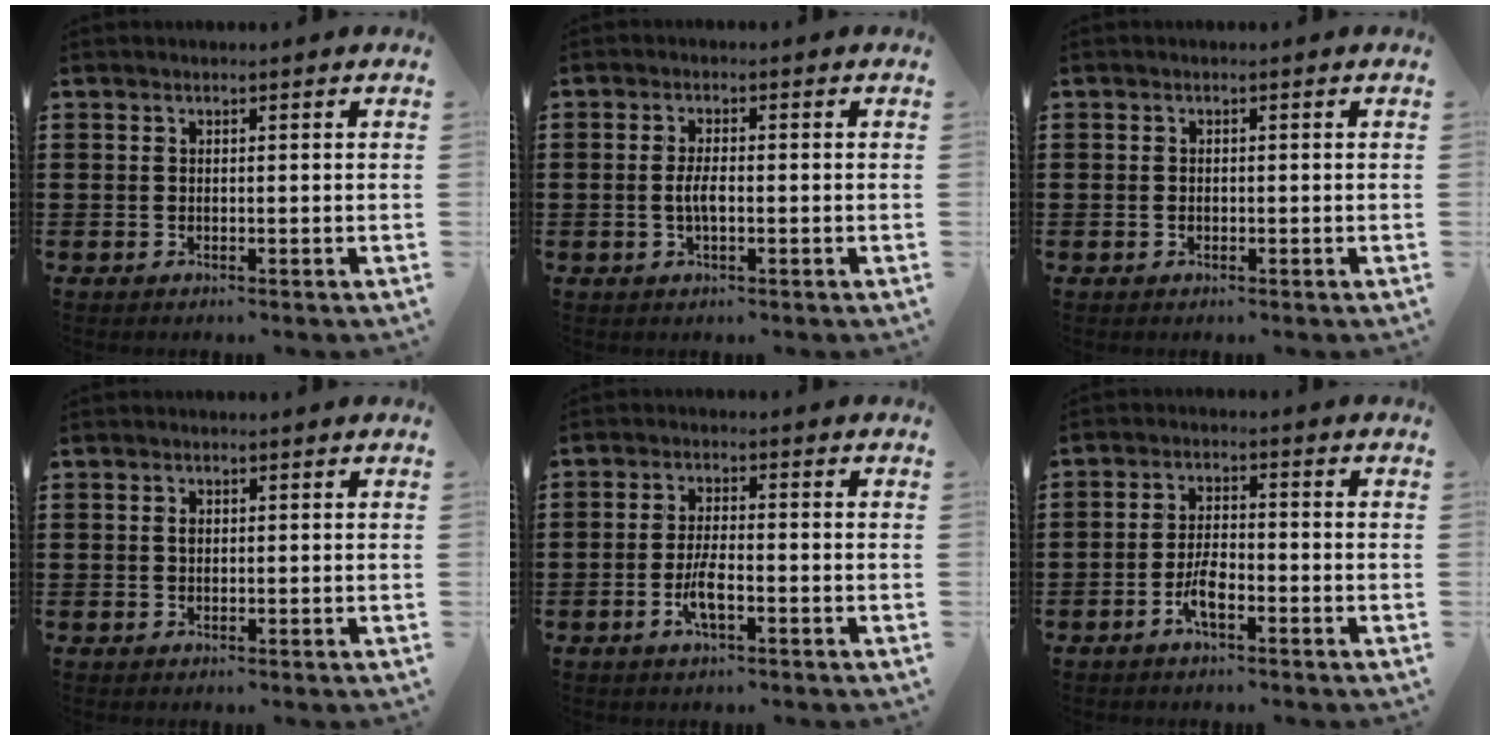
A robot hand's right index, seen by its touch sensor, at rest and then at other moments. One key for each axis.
{"total": 2.9, "fx": -0.5, "fy": 0.8, "fz": 2.8, "tx": -0.059, "ty": -0.002, "tz": -0.011}
{"total": 0.6, "fx": -0.2, "fy": 0.4, "fz": 0.4, "tx": -0.010, "ty": 0.001, "tz": -0.005}
{"total": 0.8, "fx": 0.1, "fy": 0.5, "fz": 0.6, "tx": -0.014, "ty": 0.000, "tz": 0.003}
{"total": 4.5, "fx": -1.8, "fy": 1.2, "fz": 4.0, "tx": -0.087, "ty": -0.004, "tz": -0.038}
{"total": 4.4, "fx": -2.2, "fy": 1.6, "fz": 3.5, "tx": -0.080, "ty": -0.001, "tz": -0.046}